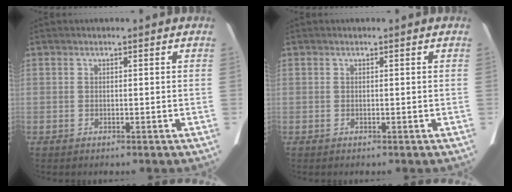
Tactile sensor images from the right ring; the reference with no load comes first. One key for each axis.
{"total": 0.0}